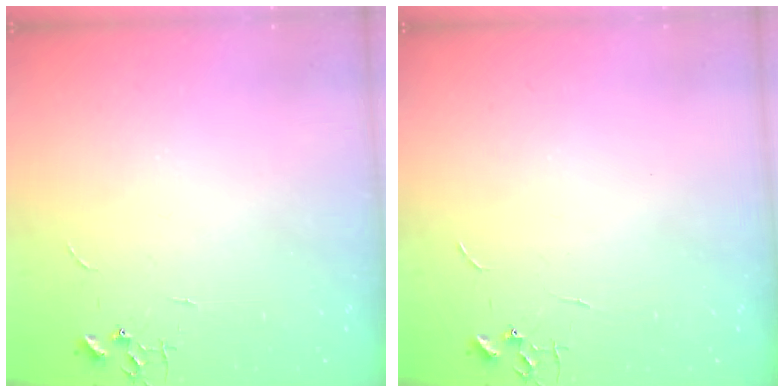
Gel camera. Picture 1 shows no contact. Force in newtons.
{"total": 0.0}